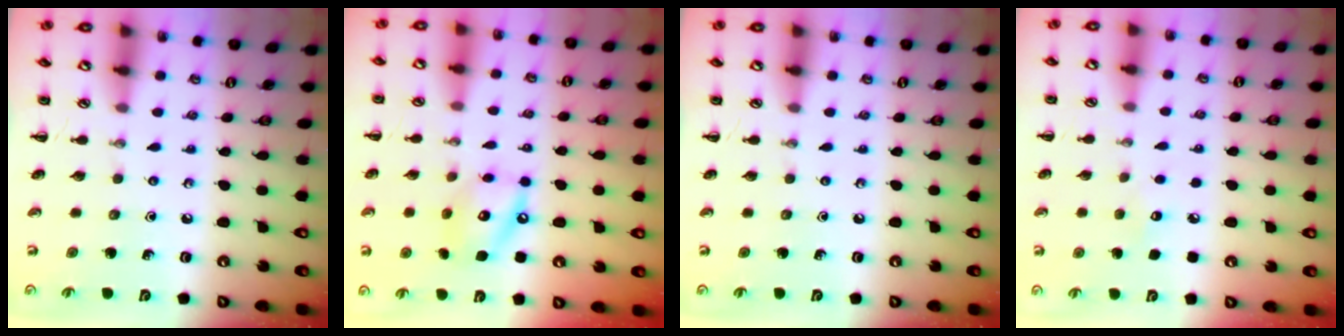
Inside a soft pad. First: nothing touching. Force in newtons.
{"total": 11.5, "press": 11.3, "slide": 2.0}
{"total": 0.0}
{"total": 5.1, "press": 5.0, "slide": 1.1}